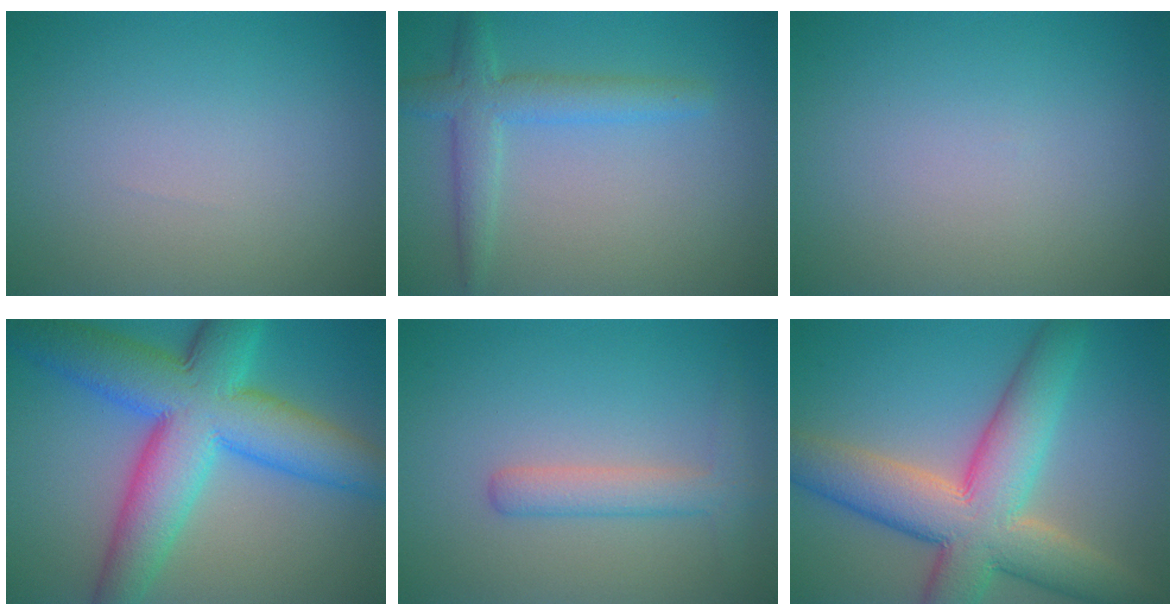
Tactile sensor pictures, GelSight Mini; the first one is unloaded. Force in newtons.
{"total": 3.5, "press": 3.5, "slide": 0.2}
{"total": 0.0}
{"total": 11.9, "press": 11.9, "slide": 0.3}
{"total": 2.7, "press": 2.7, "slide": 0.1}
{"total": 10.5, "press": 10.5, "slide": 0.8}